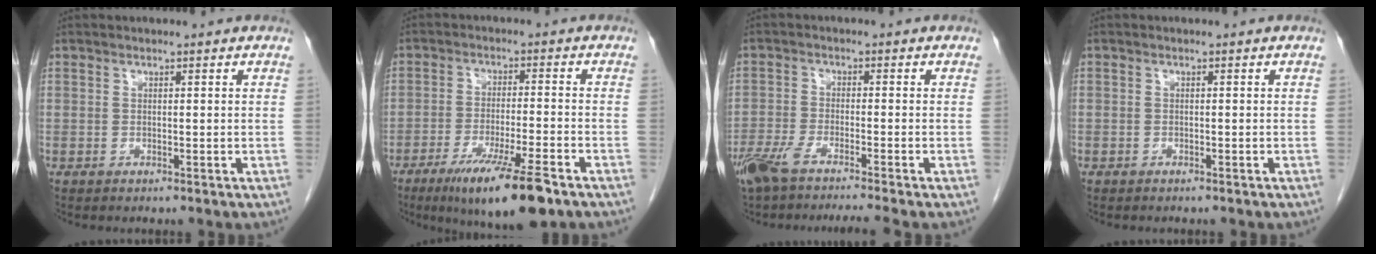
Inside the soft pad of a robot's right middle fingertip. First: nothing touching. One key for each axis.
{"total": 12.2, "fx": -7.8, "fy": 1.0, "fz": 9.3, "tx": -0.149, "ty": -0.029, "tz": -0.125}
{"total": 8.4, "fx": -6.8, "fy": -0.2, "fz": 4.9, "tx": -0.084, "ty": -0.017, "tz": -0.118}
{"total": 0.8, "fx": -0.6, "fy": 0.6, "fz": 0.0, "tx": -0.004, "ty": 0.005, "tz": -0.013}